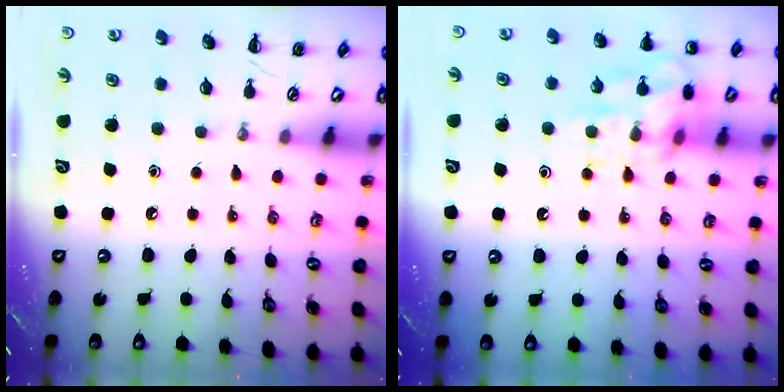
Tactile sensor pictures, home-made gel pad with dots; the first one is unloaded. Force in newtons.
{"total": 14.4, "press": 14.3, "slide": 1.4}